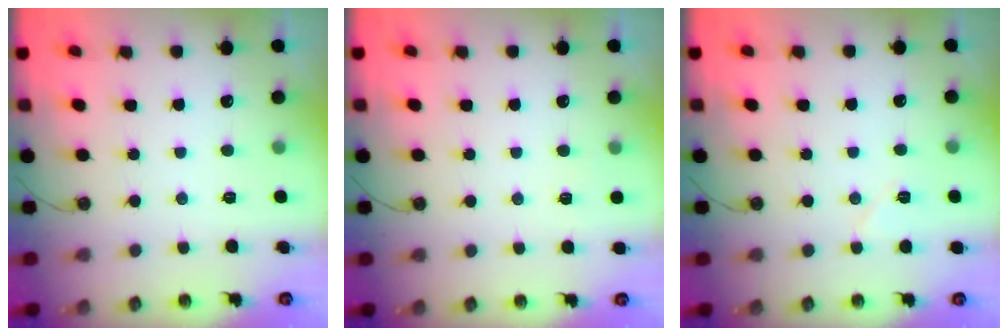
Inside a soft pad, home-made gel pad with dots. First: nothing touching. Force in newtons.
{"total": 2.5, "press": 2.4, "slide": 0.8}
{"total": 4.8, "press": 4.4, "slide": 2.1}